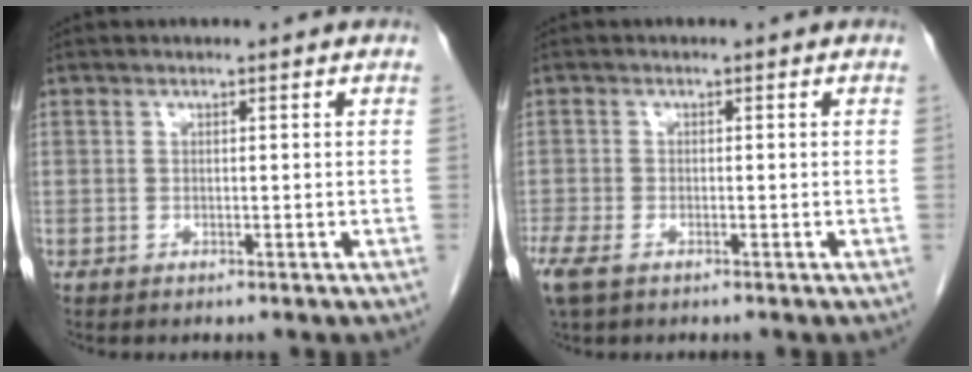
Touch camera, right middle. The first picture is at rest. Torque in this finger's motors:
{"motor_torque": [0.74, -1.40, 0.33, 0.11]}